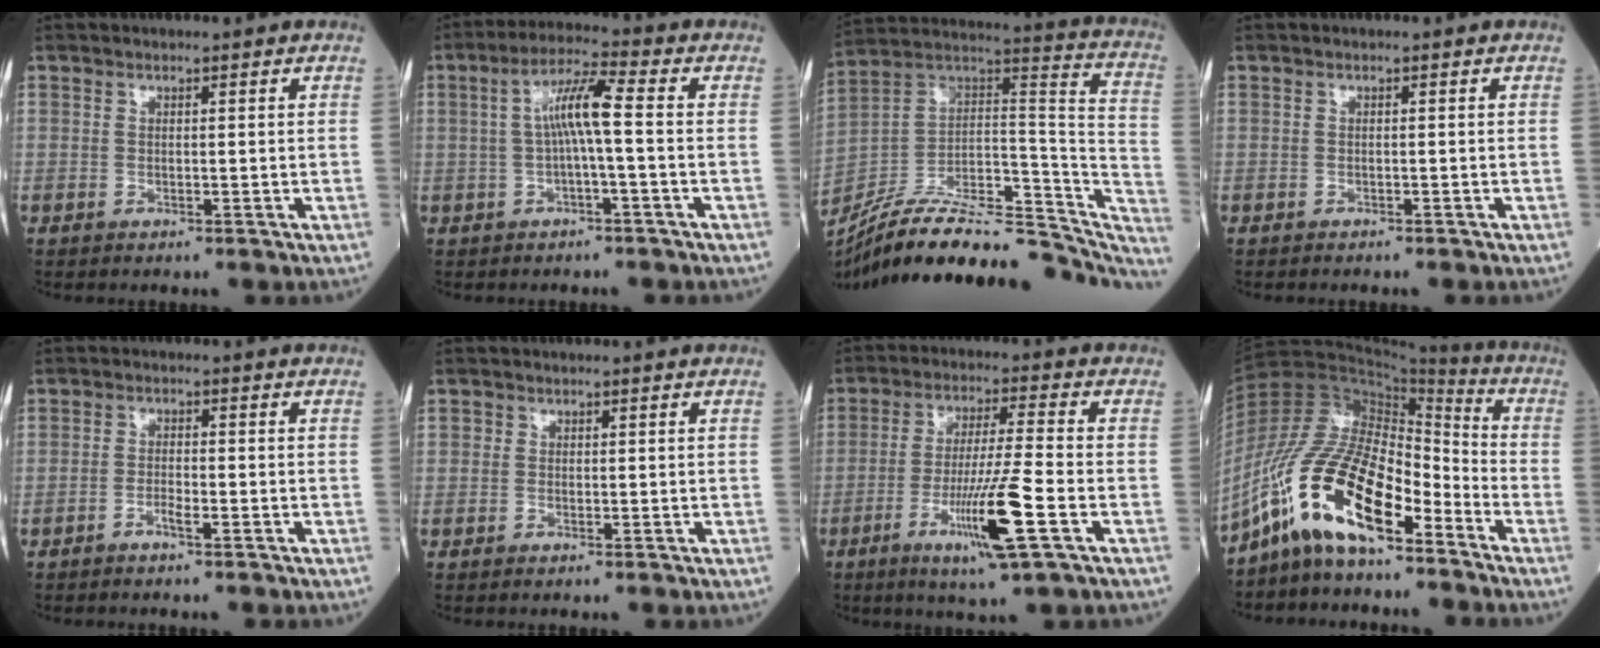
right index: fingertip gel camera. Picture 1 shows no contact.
{"total": 6.4, "force": [0.0, 0.3, 6.4], "torque": [-0.119, 0.021, -0.001]}
{"total": 28.5, "force": [-23.1, 8.1, 14.5], "torque": [-0.203, 0.025, -0.351]}
{"total": 0.8, "force": [-0.7, 0.2, 0.2], "torque": [-0.008, 0.000, -0.012]}
{"total": 1.7, "force": [-1.2, 0.2, 1.2], "torque": [-0.022, 0.003, -0.023]}
{"total": 0.6, "force": [0.0, 0.6, 0.0], "torque": [0.003, 0.003, -0.003]}
{"total": 11.3, "force": [-4.5, -0.8, 10.3], "torque": [-0.195, -0.021, -0.079]}
{"total": 15.7, "force": [-9.6, 5.2, 11.2], "torque": [-0.233, 0.018, -0.181]}